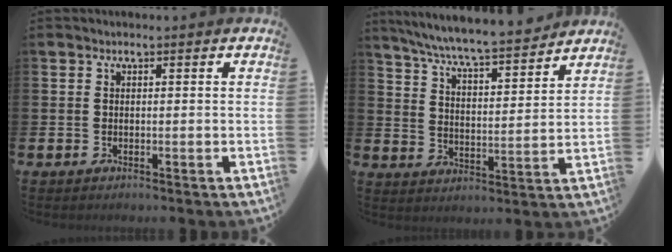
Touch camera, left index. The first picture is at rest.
{"total": 7.4, "force": [7.1, 0.1, 2.1], "torque": [-0.069, -0.056, 0.122]}